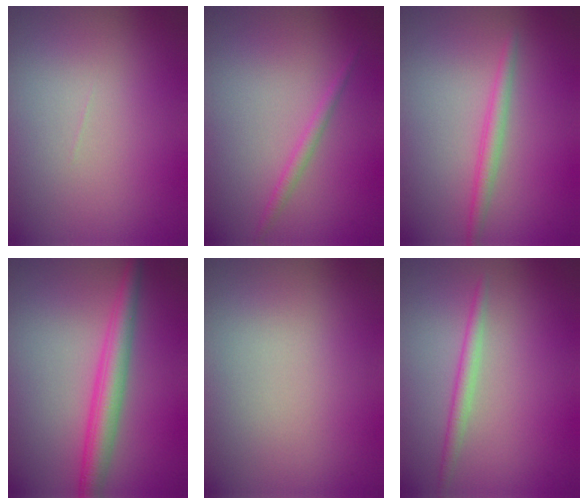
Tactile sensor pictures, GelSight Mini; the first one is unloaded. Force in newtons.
{"total": 1.2, "press": 1.2, "slide": 0.1}
{"total": 1.8, "press": 1.8, "slide": 0.1}
{"total": 4.0, "press": 4.0, "slide": 0.2}
{"total": 0.0}
{"total": 1.7, "press": 1.7, "slide": 0.0}